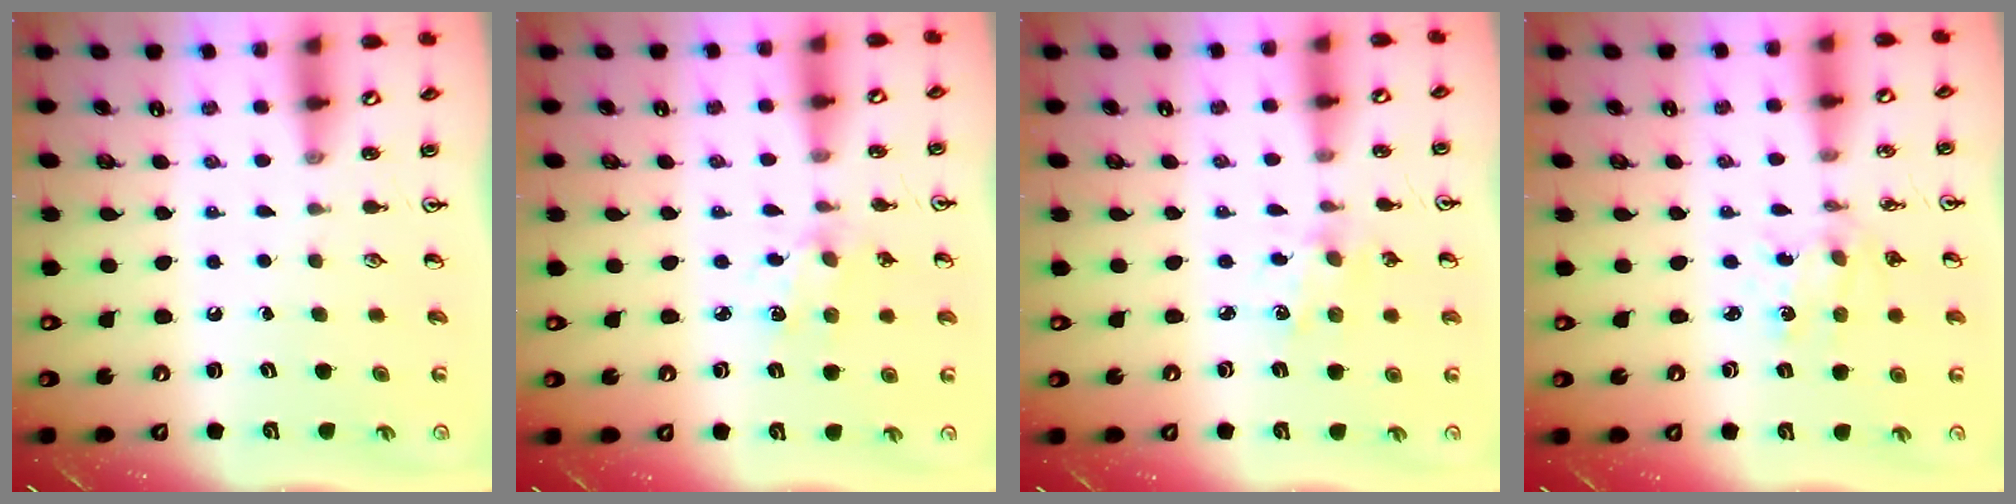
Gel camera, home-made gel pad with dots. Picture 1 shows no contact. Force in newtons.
{"total": 3.0, "press": 3.0, "slide": 0.2}
{"total": 2.7, "press": 2.7, "slide": 0.4}
{"total": 1.4, "press": 1.4, "slide": 0.2}